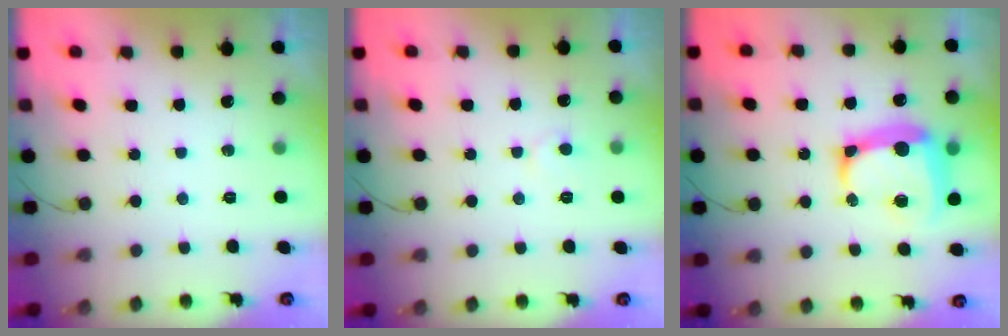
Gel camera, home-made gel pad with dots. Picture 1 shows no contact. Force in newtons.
{"total": 4.9, "press": 4.9, "slide": 0.5}
{"total": 15.5, "press": 15.3, "slide": 1.9}